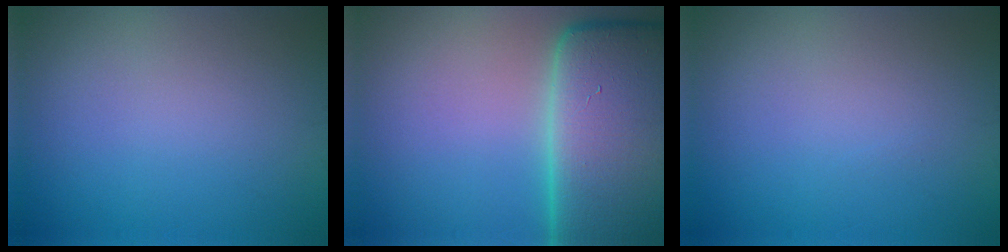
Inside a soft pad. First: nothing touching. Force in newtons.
{"total": 19.1, "press": 19.1, "slide": 1.9}
{"total": 0.0}